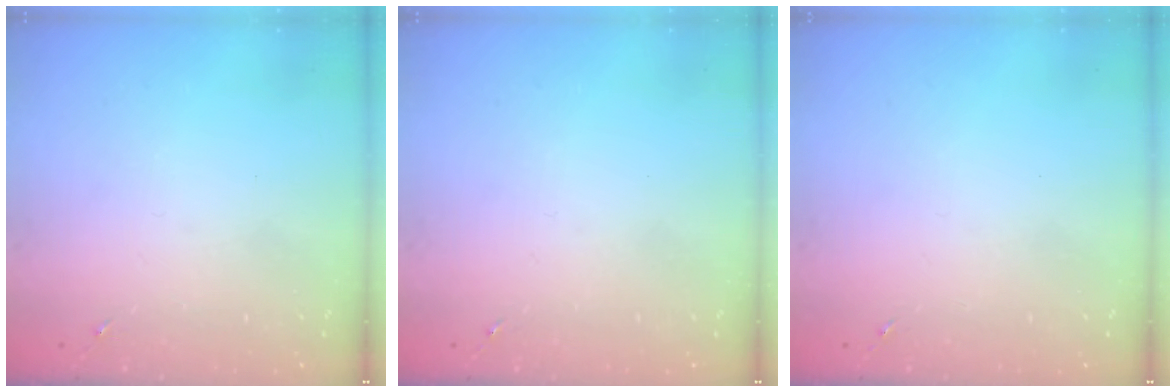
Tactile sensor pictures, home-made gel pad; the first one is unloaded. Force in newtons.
{"total": 0.0}
{"total": 0.0}